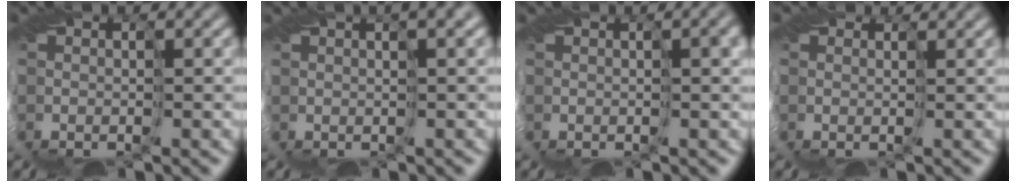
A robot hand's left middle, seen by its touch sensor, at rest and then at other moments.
{"total": 4.9, "force": [2.8, 1.5, 3.8], "torque": [-0.040, 0.026, 0.018]}
{"total": 2.5, "force": [0.5, 0.6, 2.3], "torque": [-0.027, 0.008, 0.005]}
{"total": 2.0, "force": [1.7, 0.8, 0.5], "torque": [-0.012, 0.000, 0.017]}